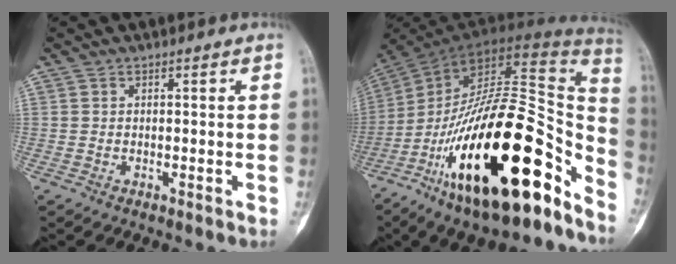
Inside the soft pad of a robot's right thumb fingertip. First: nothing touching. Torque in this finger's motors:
{"motor_torque": [2.09, 2.17, 2.33, -0.44, 1.05]}